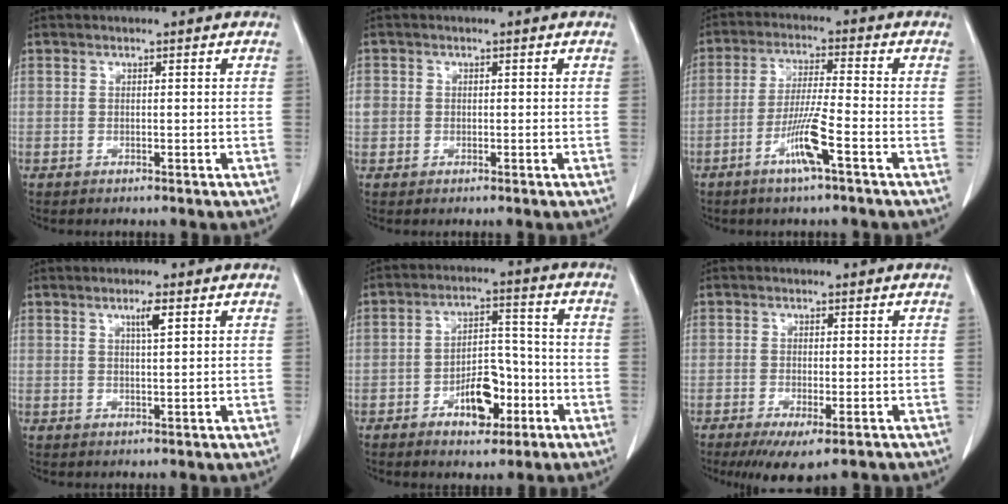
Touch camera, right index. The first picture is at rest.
{"total": 2.5, "force": [0.1, 2.4, 0.9], "torque": [-0.018, 0.010, 0.006]}
{"total": 7.2, "force": [-3.4, -0.4, 6.3], "torque": [-0.125, -0.009, -0.069]}
{"total": 2.5, "force": [1.3, 0.1, 2.2], "torque": [-0.038, -0.001, 0.021]}
{"total": 8.3, "force": [-3.7, 4.1, 6.2], "torque": [-0.099, 0.018, -0.055]}
{"total": 6.6, "force": [-4.5, 1.6, 4.5], "torque": [-0.056, -0.015, -0.068]}